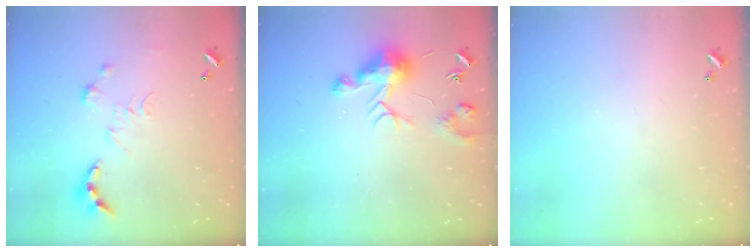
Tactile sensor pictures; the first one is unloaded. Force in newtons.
{"total": 9.7, "press": 9.7, "slide": 0.5}
{"total": 0.0}